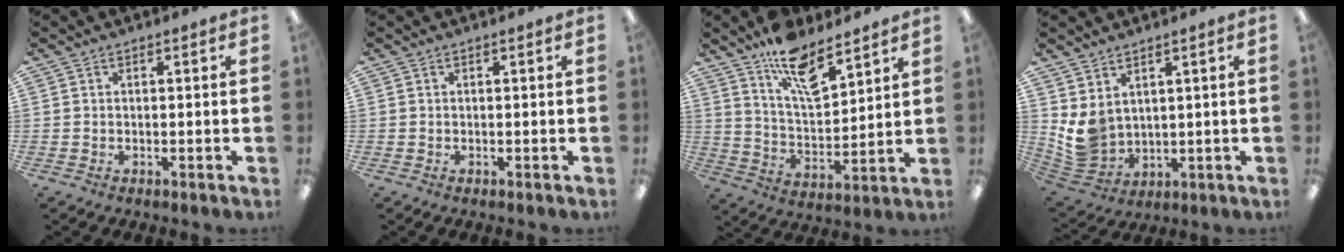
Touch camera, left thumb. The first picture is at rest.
{"total": 0.0}
{"total": 13.7, "force": [9.8, 5.1, 8.0], "torque": [-0.132, -0.053, 0.172]}
{"total": 7.2, "force": [3.1, 5.5, 3.5], "torque": [-0.095, -0.025, 0.062]}